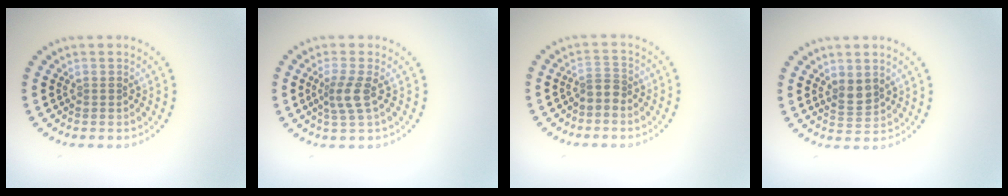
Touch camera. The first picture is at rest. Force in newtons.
{"total": 2.5, "press": 1.9, "slide": 1.6}
{"total": 1.8, "press": 1.3, "slide": 1.2}
{"total": 2.0, "press": 1.8, "slide": 0.8}